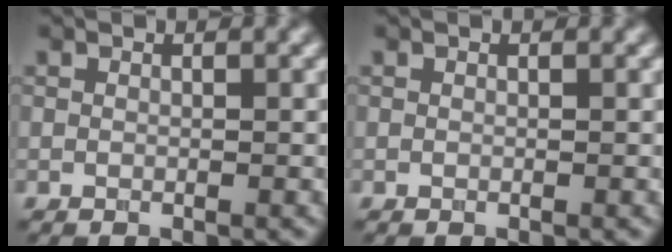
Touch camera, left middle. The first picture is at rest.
{"total": 0.0}